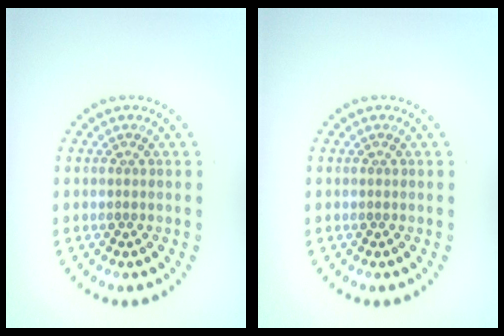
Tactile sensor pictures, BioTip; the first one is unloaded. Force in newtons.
{"total": 0.0}